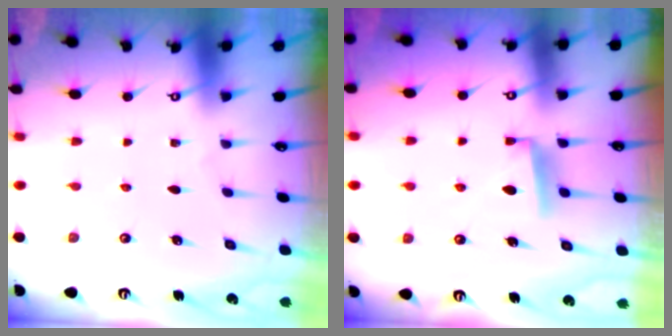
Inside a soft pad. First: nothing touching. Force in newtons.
{"total": 5.7, "press": 5.6, "slide": 0.8}